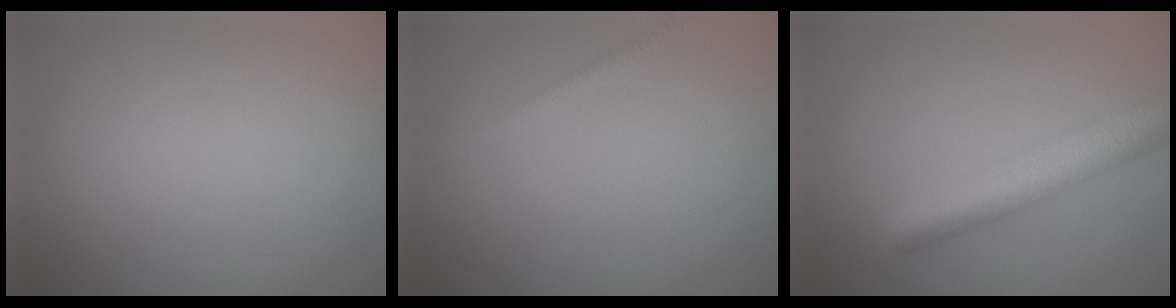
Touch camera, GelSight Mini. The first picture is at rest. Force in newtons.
{"total": 1.1, "press": 1.1, "slide": 0.0}
{"total": 5.6, "press": 5.6, "slide": 0.1}